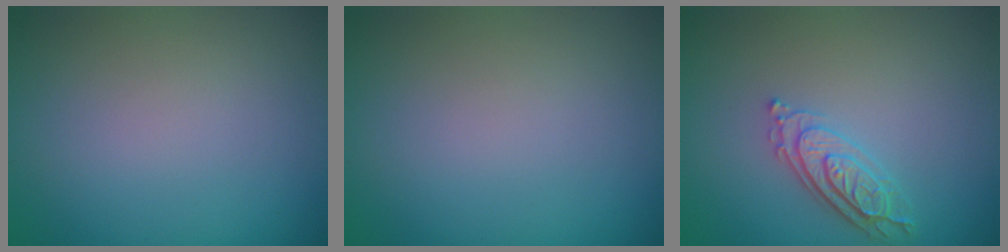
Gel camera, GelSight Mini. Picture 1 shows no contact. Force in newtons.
{"total": 0.0}
{"total": 2.9, "press": 2.7, "slide": 1.0}